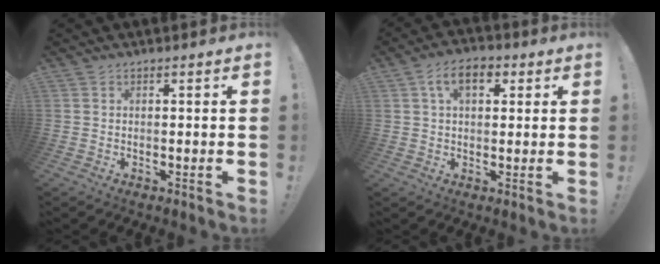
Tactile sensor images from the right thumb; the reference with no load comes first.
{"total": 8.4, "force": [2.9, 4.9, 6.2], "torque": [-0.099, 0.010, 0.053]}